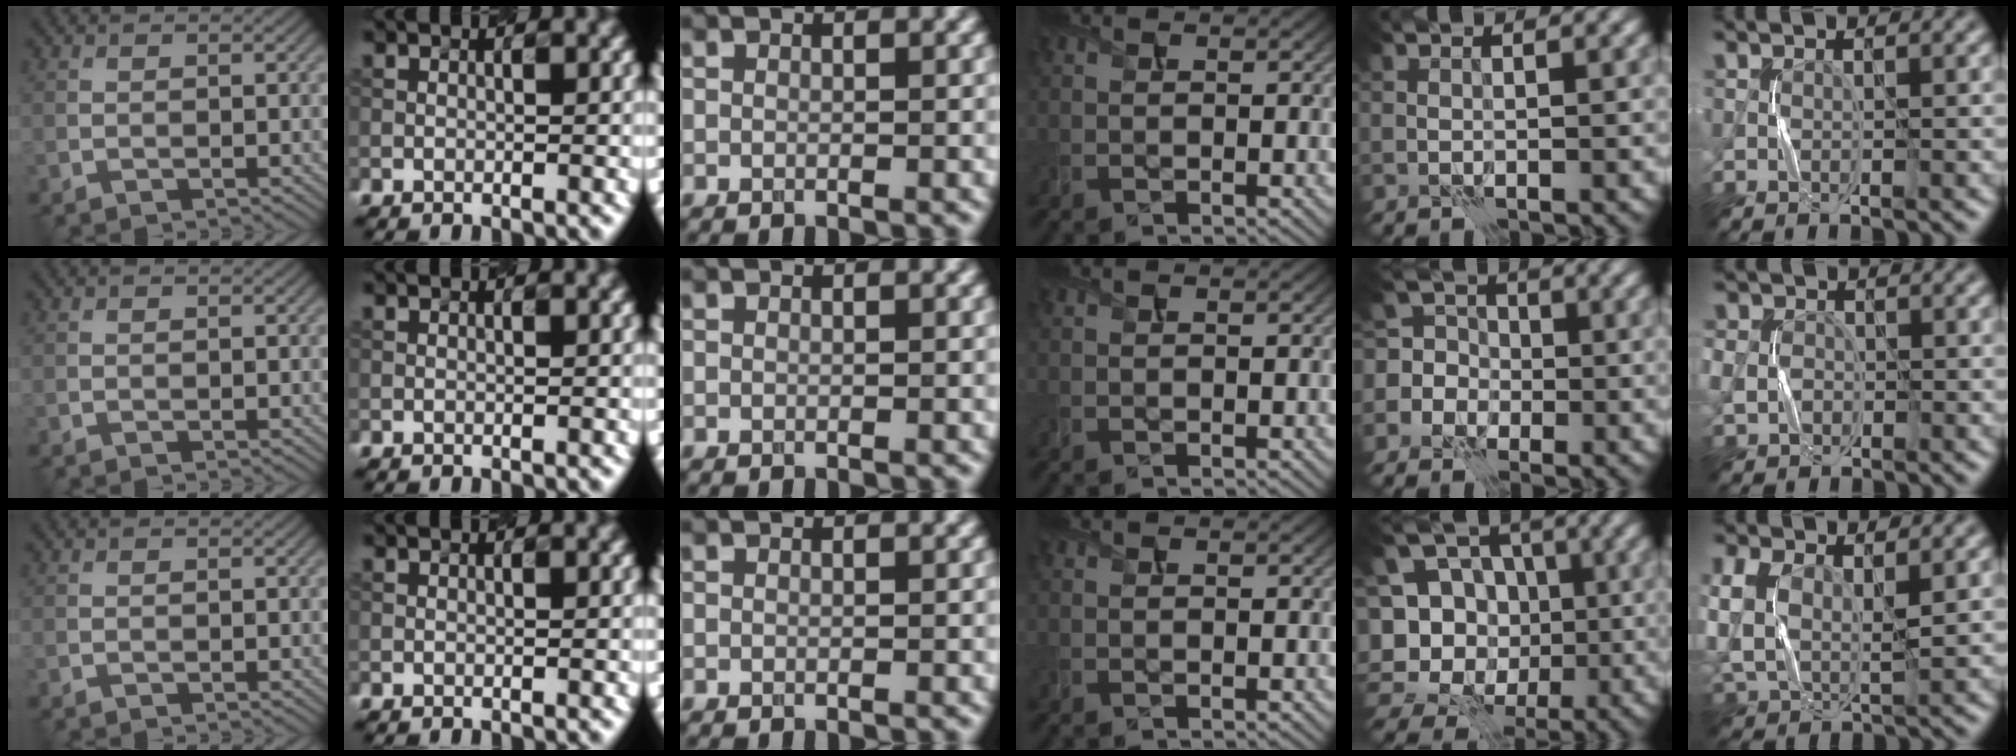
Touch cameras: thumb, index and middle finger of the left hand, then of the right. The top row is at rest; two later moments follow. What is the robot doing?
{"motion": "press", "object": "gel pad"}